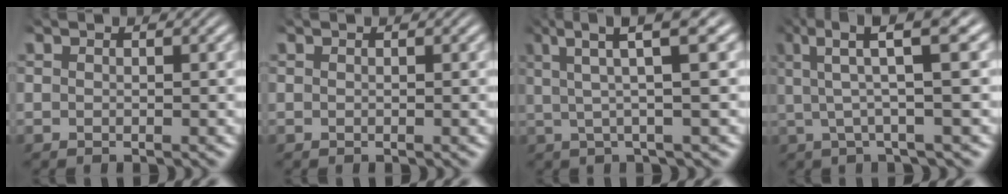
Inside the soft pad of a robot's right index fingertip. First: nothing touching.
{"total": 0.0}
{"total": 7.3, "force": [4.4, 0.7, 5.8], "torque": [-0.091, 0.031, 0.055]}
{"total": 8.1, "force": [4.3, 1.6, 6.7], "torque": [-0.099, 0.032, 0.051]}